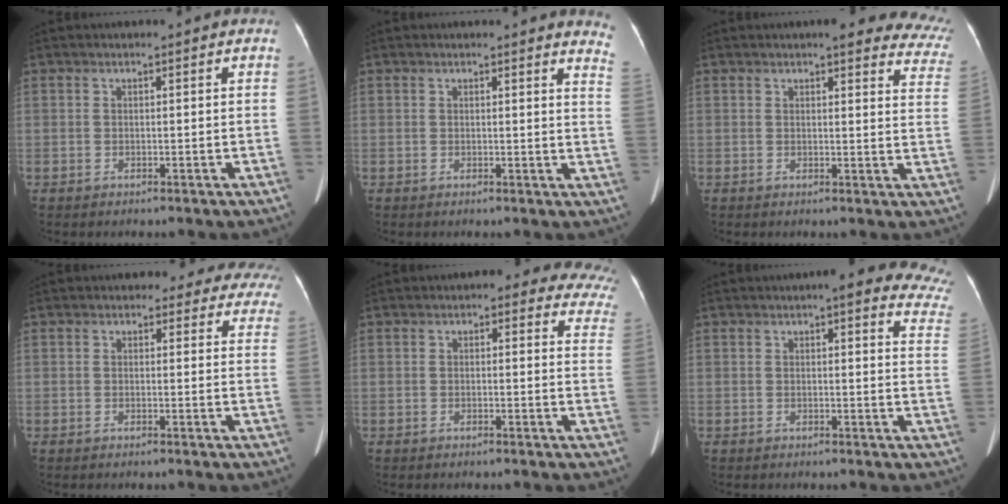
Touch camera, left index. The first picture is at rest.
{"total": 5.0, "force": [4.9, 0.3, 1.1], "torque": [-0.007, -0.033, 0.019]}
{"total": 15.9, "force": [14.1, 3.6, 6.6], "torque": [-0.040, -0.029, 0.128]}
{"total": 11.1, "force": [10.1, 4.5, 0.9], "torque": [0.040, -0.021, 0.071]}
{"total": 12.8, "force": [10.6, 5.0, 5.2], "torque": [-0.014, -0.006, 0.079]}
{"total": 15.4, "force": [12.5, 3.7, 8.2], "torque": [-0.066, -0.007, 0.114]}